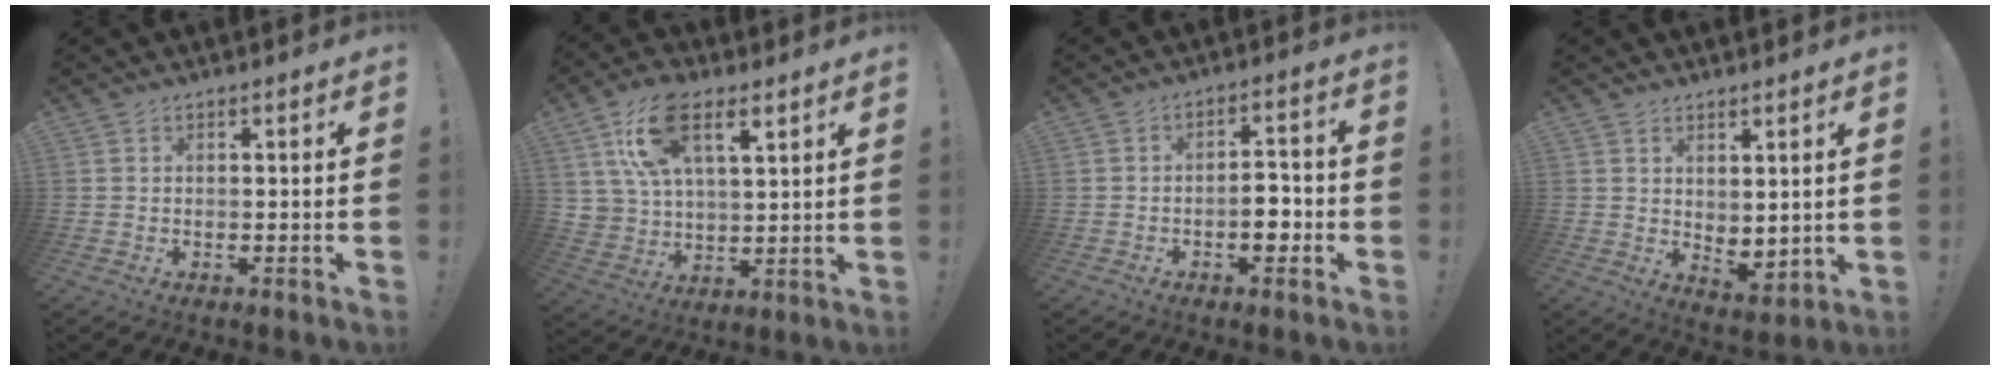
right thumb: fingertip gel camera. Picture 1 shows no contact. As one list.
[{"total": 15.4, "force": [7.7, 8.9, 9.9], "torque": [-0.163, -0.019, 0.142]}, {"total": 7.1, "force": [-2.6, 3.7, 5.5], "torque": [-0.069, 0.016, -0.043]}, {"total": 4.5, "force": [2.2, 2.6, 2.9], "torque": [-0.028, -0.023, 0.044]}]